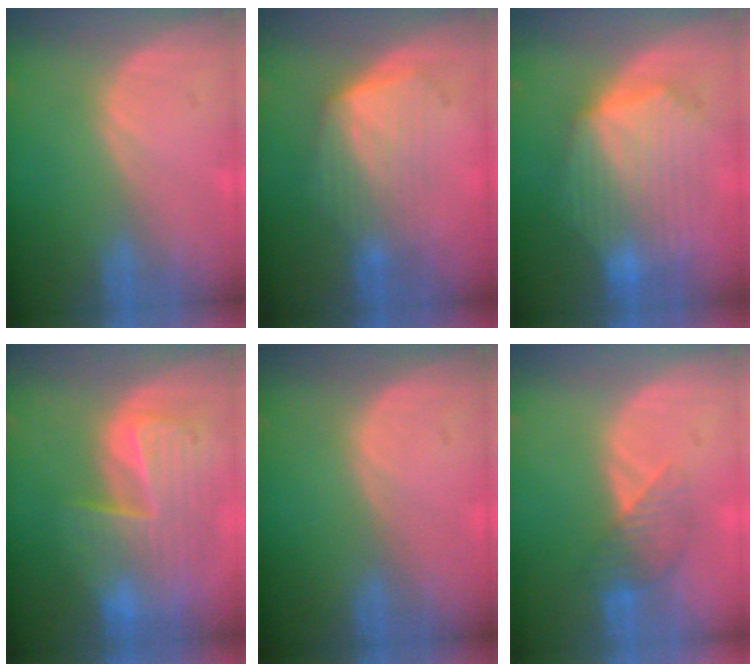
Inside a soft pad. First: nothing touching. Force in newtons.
{"total": 7.0, "press": 6.4, "slide": 2.8}
{"total": 10.3, "press": 10.3, "slide": 0.9}
{"total": 10.0, "press": 8.7, "slide": 5.0}
{"total": 0.0}
{"total": 4.0, "press": 4.0, "slide": 0.6}